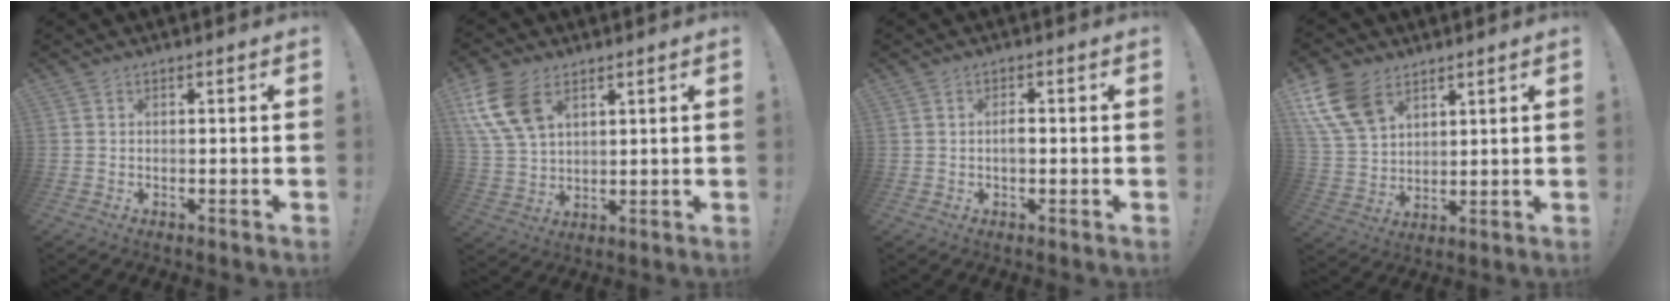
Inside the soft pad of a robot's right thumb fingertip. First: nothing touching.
{"total": 12.9, "force": [6.2, 8.0, 8.1], "torque": [-0.170, -0.016, 0.121]}
{"total": 2.6, "force": [-0.2, 2.0, 1.6], "torque": [-0.016, -0.001, -0.007]}
{"total": 13.4, "force": [7.6, 8.5, 7.1], "torque": [-0.147, -0.032, 0.151]}